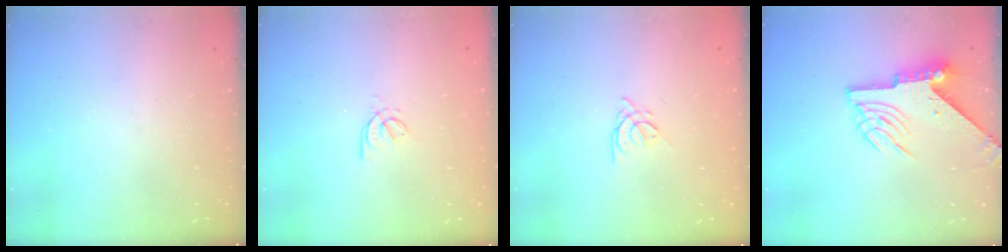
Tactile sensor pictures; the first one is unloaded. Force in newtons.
{"total": 1.7, "press": 1.6, "slide": 0.5}
{"total": 3.3, "press": 3.3, "slide": 0.5}
{"total": 7.8, "press": 7.7, "slide": 1.3}